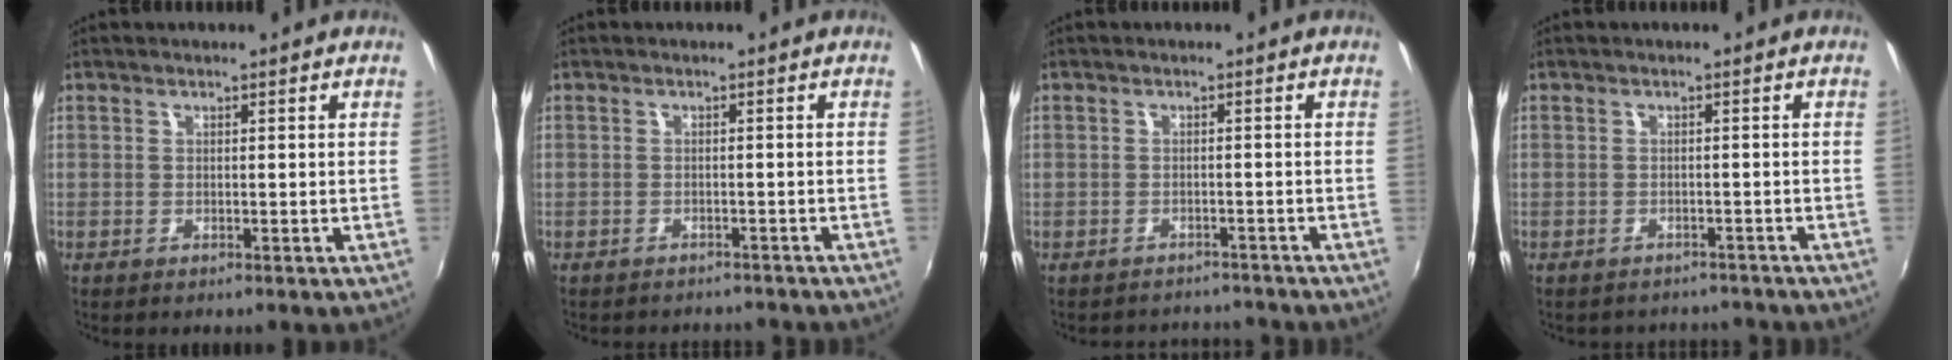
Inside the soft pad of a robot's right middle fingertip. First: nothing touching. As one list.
[{"total": 4.2, "force": [-3.7, 1.8, 0.7], "torque": [-0.019, 0.000, -0.051]}, {"total": 5.0, "force": [-4.2, 2.8, 0.2], "torque": [-0.004, 0.021, -0.060]}, {"total": 5.6, "force": [-5.1, 2.2, 0.9], "torque": [-0.022, -0.003, -0.064]}]